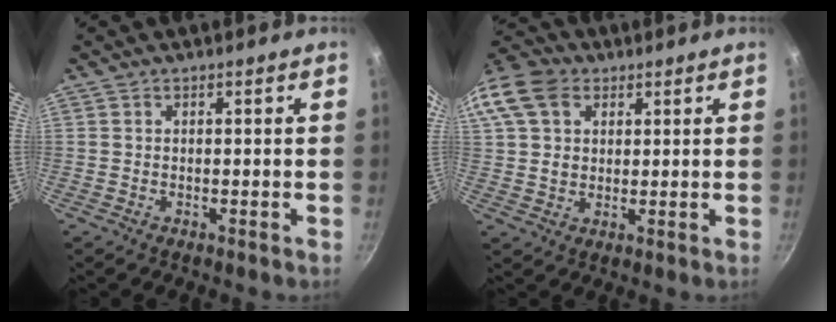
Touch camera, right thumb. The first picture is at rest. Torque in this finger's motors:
{"motor_torque": [0.46, 1.06, 0.47, 0.05, 0.13]}